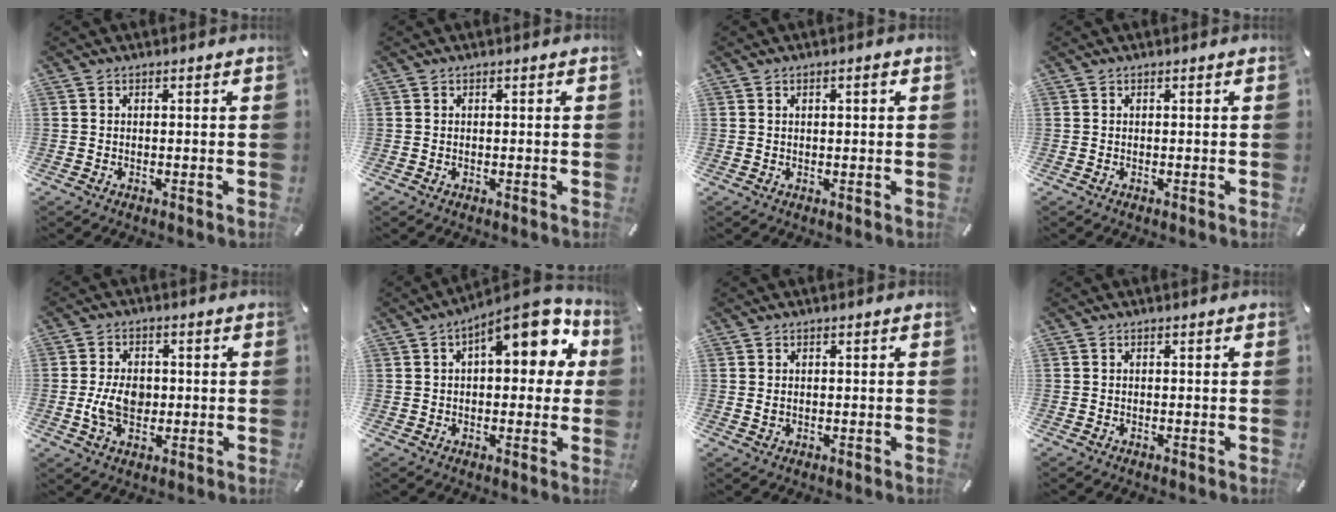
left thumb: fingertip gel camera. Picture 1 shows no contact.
{"total": 0.0}
{"total": 1.4, "force": [0.4, 0.5, 1.2], "torque": [-0.023, 0.004, 0.006]}
{"total": 0.0}
{"total": 7.3, "force": [-0.7, 5.2, 5.1], "torque": [-0.092, -0.002, -0.014]}
{"total": 13.4, "force": [5.2, 6.4, 10.6], "torque": [-0.133, -0.023, 0.083]}
{"total": 1.0, "force": [0.2, 0.7, 0.7], "torque": [-0.006, 0.001, 0.001]}
{"total": 0.0}